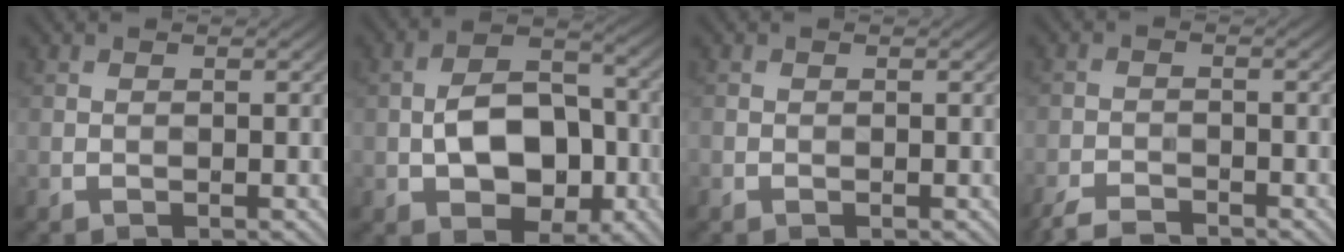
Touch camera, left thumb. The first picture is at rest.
{"total": 9.5, "force": [-1.8, 6.1, 7.0], "torque": [-0.121, 0.006, -0.035]}
{"total": 0.5, "force": [-0.2, 0.5, 0.0], "torque": [0.000, -0.005, -0.006]}
{"total": 4.0, "force": [-3.5, 0.9, 1.7], "torque": [-0.036, -0.007, -0.073]}